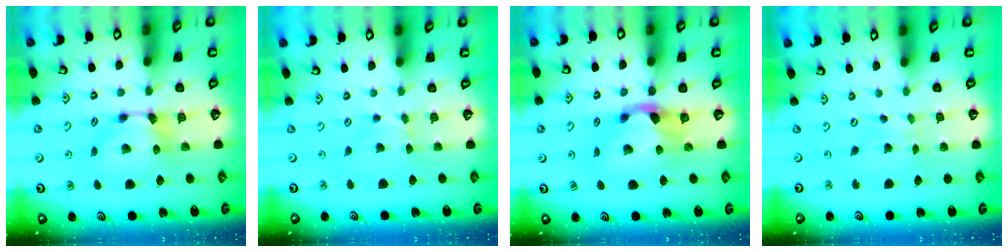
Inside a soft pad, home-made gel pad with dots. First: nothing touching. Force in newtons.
{"total": 2.2, "press": 2.2, "slide": 0.4}
{"total": 1.7, "press": 1.0, "slide": 1.4}
{"total": 5.1, "press": 5.1, "slide": 0.2}